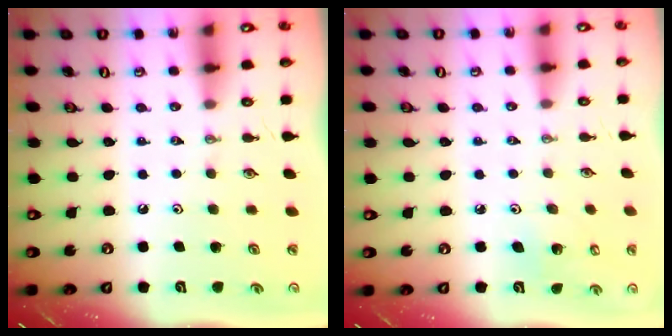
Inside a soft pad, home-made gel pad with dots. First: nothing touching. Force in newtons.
{"total": 4.5, "press": 4.4, "slide": 0.6}